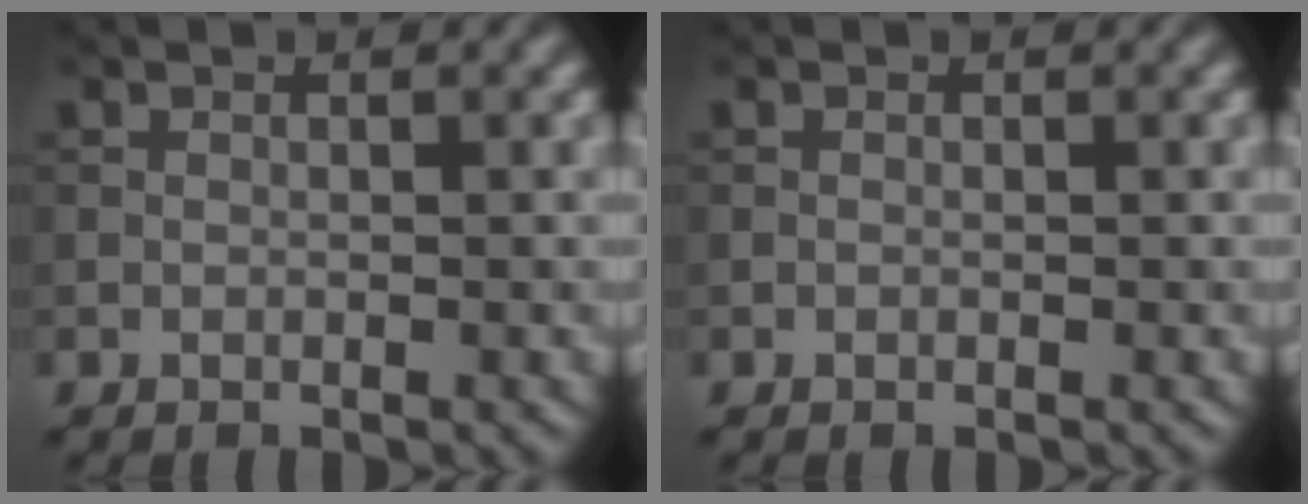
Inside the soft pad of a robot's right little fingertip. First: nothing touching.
{"total": 0.0}